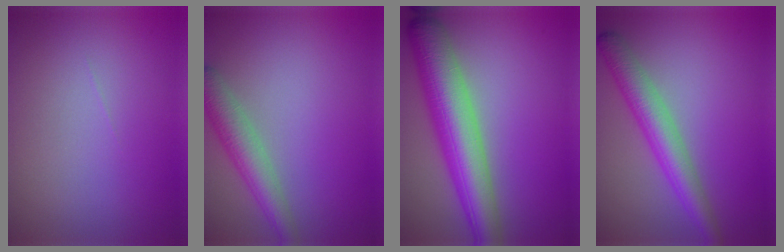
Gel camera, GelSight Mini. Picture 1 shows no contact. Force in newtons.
{"total": 3.9, "press": 3.9, "slide": 0.2}
{"total": 8.7, "press": 8.7, "slide": 0.3}
{"total": 4.9, "press": 4.9, "slide": 0.2}